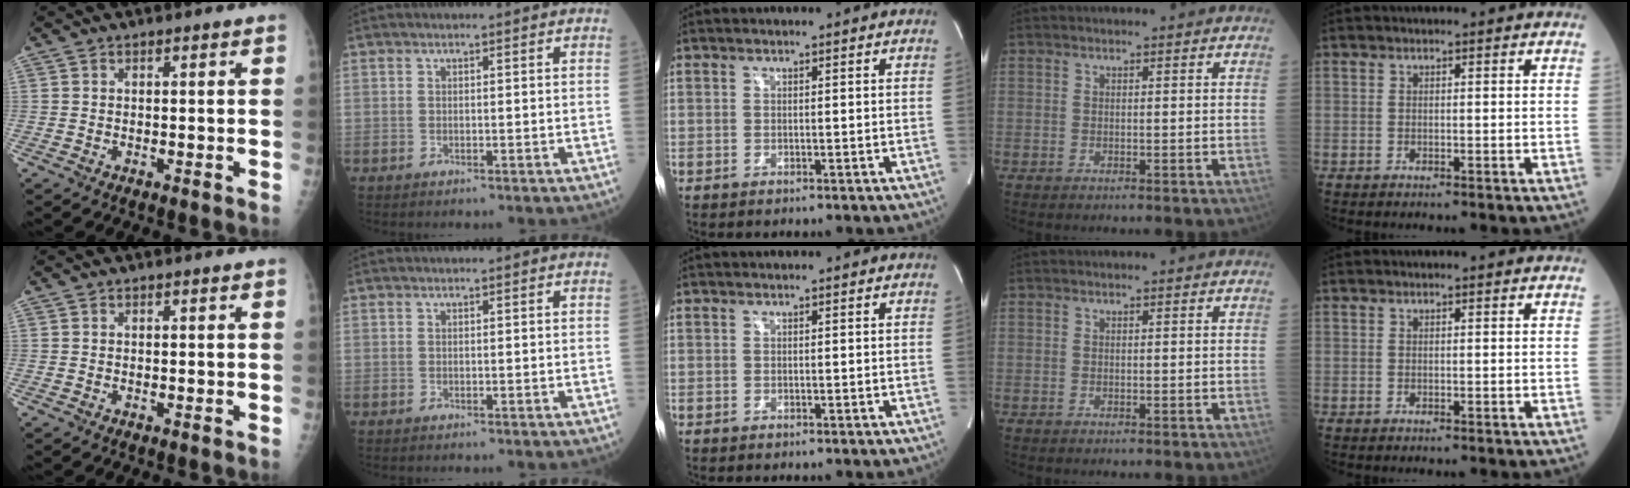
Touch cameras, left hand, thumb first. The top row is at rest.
{}